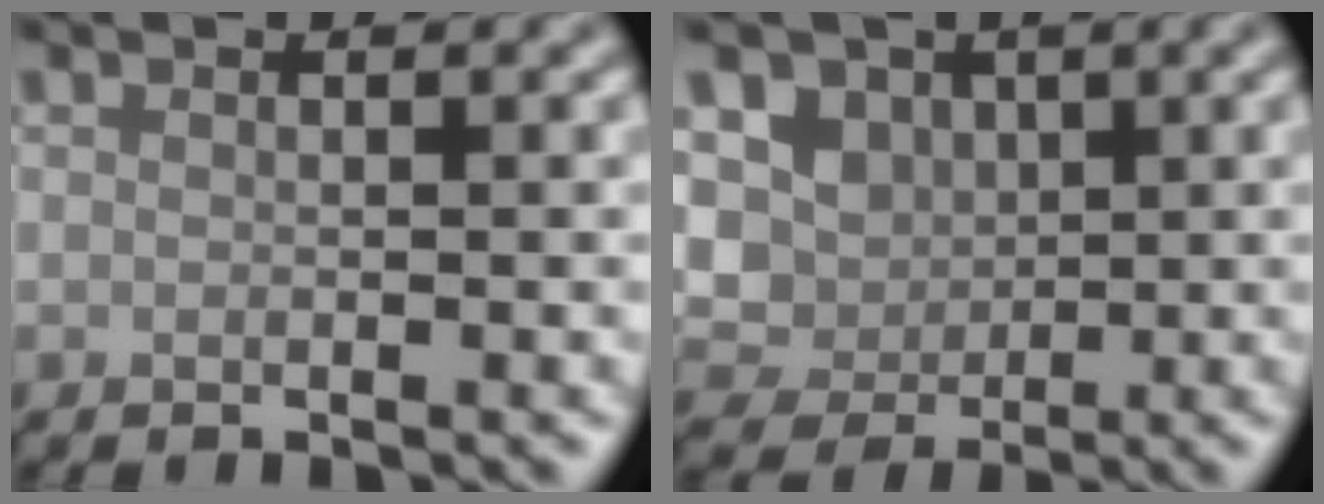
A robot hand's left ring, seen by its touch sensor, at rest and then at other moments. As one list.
[{"total": 6.3, "force": [0.8, 5.5, 3.0], "torque": [-0.046, 0.004, -0.010]}]